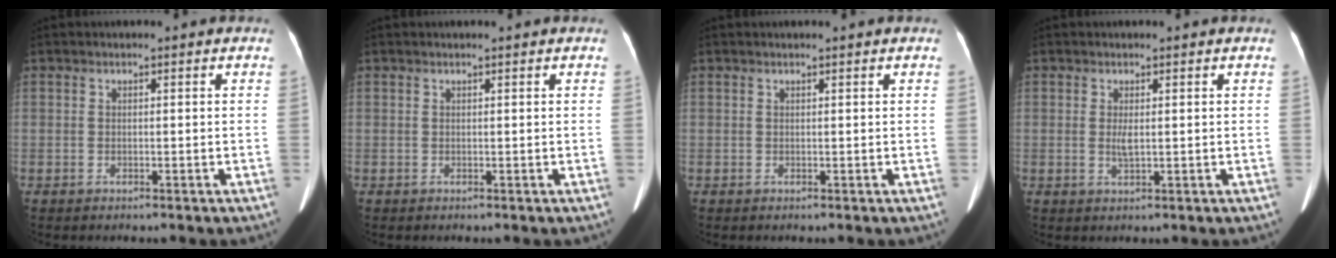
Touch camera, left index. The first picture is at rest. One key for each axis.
{"total": 1.0, "fx": 0.8, "fy": 0.0, "fz": 0.5, "tx": -0.006, "ty": 0.011, "tz": 0.013}
{"total": 1.3, "fx": 1.1, "fy": 0.1, "fz": 0.7, "tx": -0.008, "ty": 0.013, "tz": 0.015}
{"total": 1.6, "fx": 0.2, "fy": 0.3, "fz": 1.6, "tx": -0.035, "ty": -0.003, "tz": 0.005}